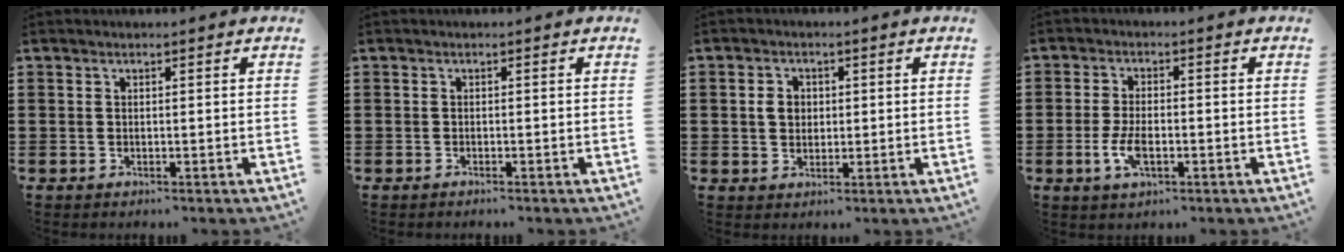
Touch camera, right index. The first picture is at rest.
{"total": 0.6, "force": [-0.6, -0.2, 0.0], "torque": [0.000, -0.002, -0.011]}
{"total": 2.5, "force": [0.1, 2.1, 1.4], "torque": [-0.033, 0.010, 0.000]}
{"total": 4.6, "force": [-1.5, 2.1, 3.8], "torque": [-0.085, -0.002, -0.030]}